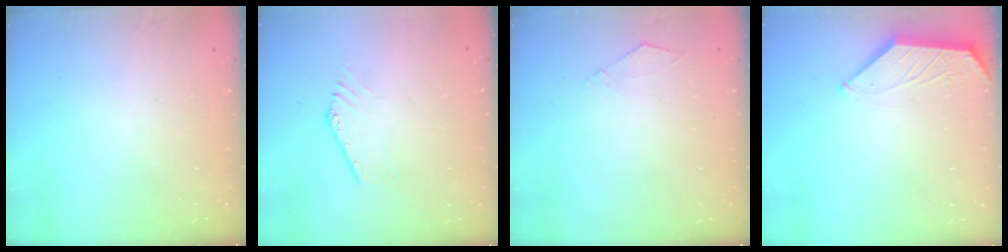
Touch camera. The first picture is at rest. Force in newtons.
{"total": 0.7, "press": 0.7, "slide": 0.2}
{"total": 3.2, "press": 3.1, "slide": 0.5}
{"total": 1.6, "press": 1.5, "slide": 0.4}